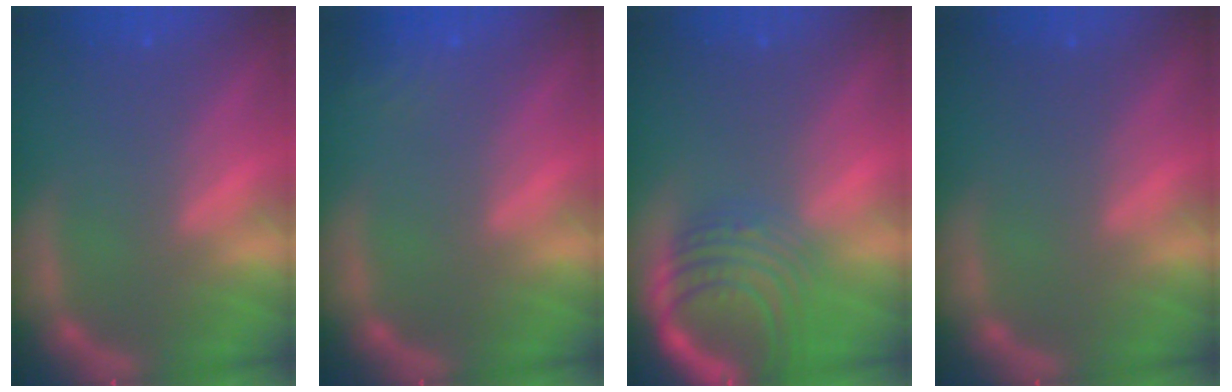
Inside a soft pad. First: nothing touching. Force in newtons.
{"total": 2.4}
{"total": 9.5}
{"total": 0.0}